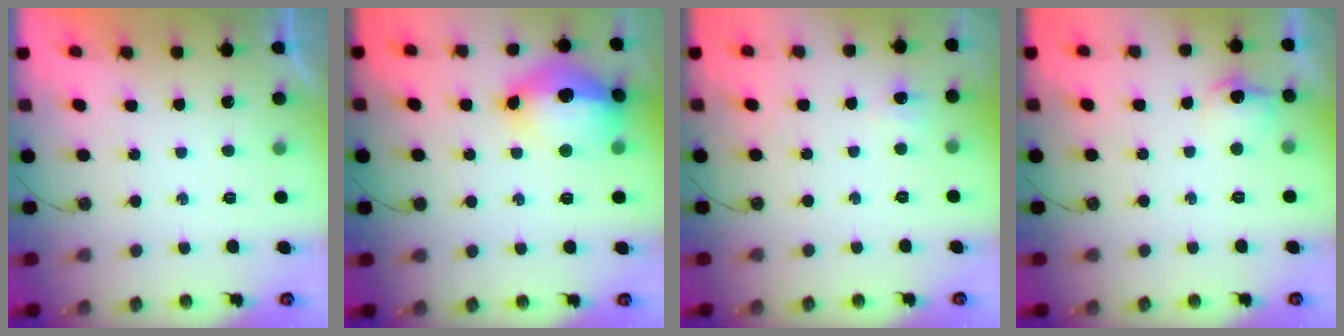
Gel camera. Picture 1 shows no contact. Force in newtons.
{"total": 17.5, "press": 17.4, "slide": 1.7}
{"total": 4.9, "press": 4.8, "slide": 1.1}
{"total": 8.2, "press": 8.2, "slide": 0.8}